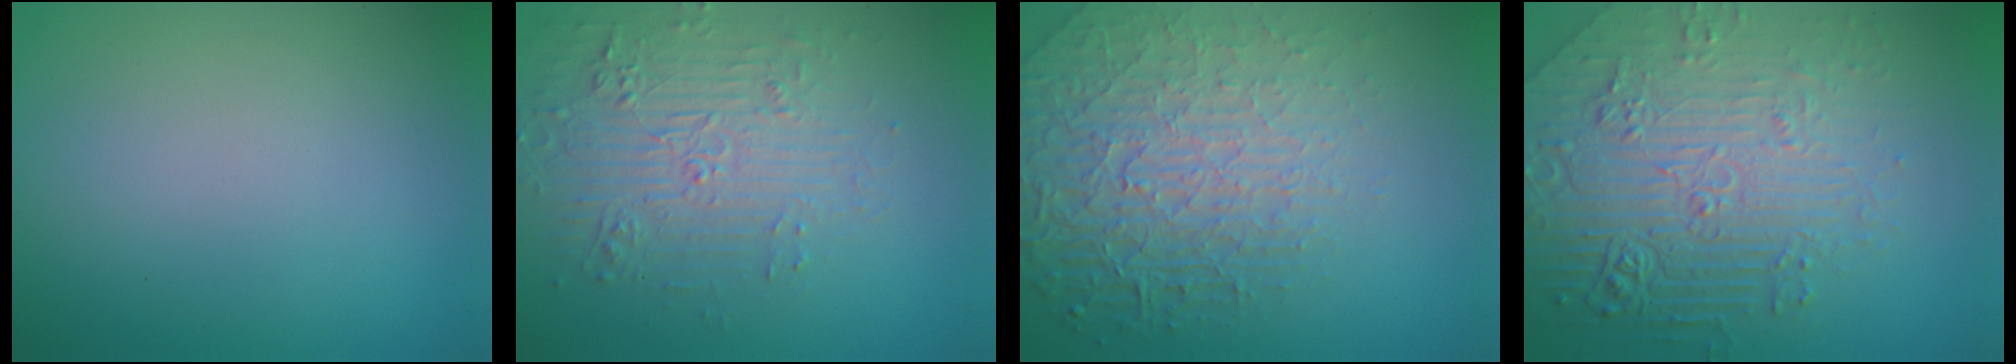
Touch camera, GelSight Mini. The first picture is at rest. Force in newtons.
{"total": 4.3, "press": 3.9, "slide": 1.7}
{"total": 8.2, "press": 5.7, "slide": 5.9}
{"total": 8.5, "press": 6.1, "slide": 5.9}